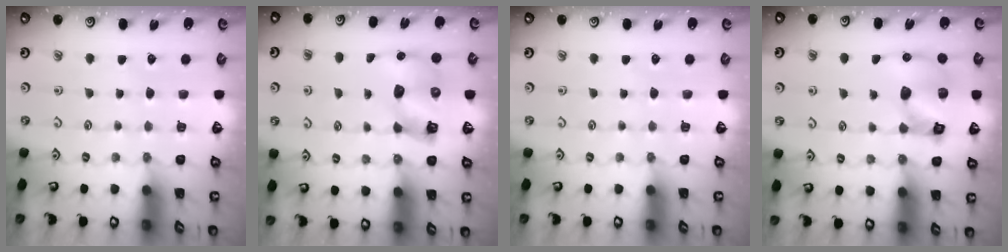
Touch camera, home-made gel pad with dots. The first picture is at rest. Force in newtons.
{"total": 8.1, "press": 8.0, "slide": 1.4}
{"total": 0.0}
{"total": 12.4, "press": 12.3, "slide": 1.9}